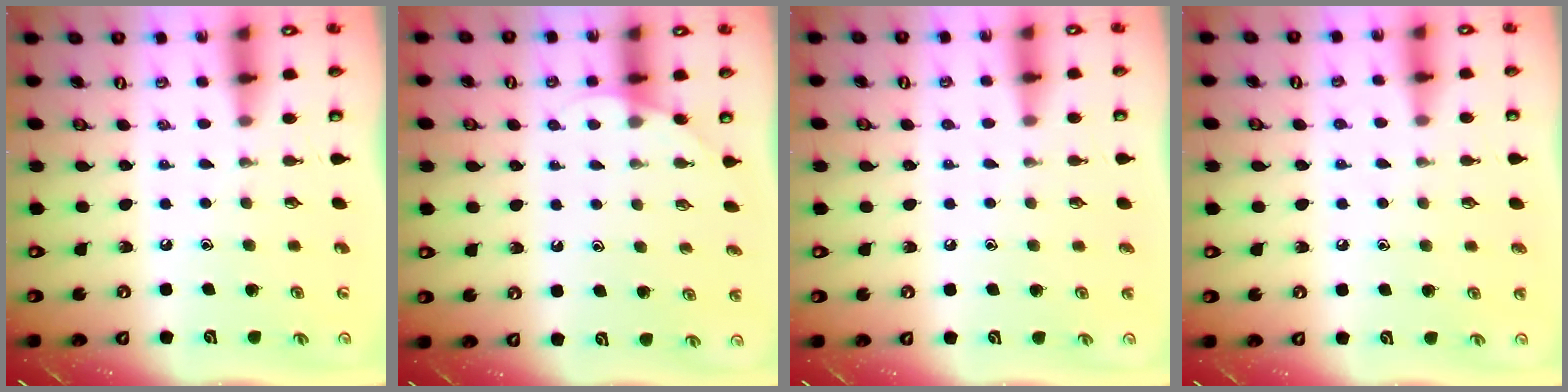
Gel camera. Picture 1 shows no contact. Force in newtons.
{"total": 2.9, "press": 2.9, "slide": 0.2}
{"total": 2.7, "press": 2.6, "slide": 0.7}
{"total": 4.3, "press": 4.2, "slide": 0.5}